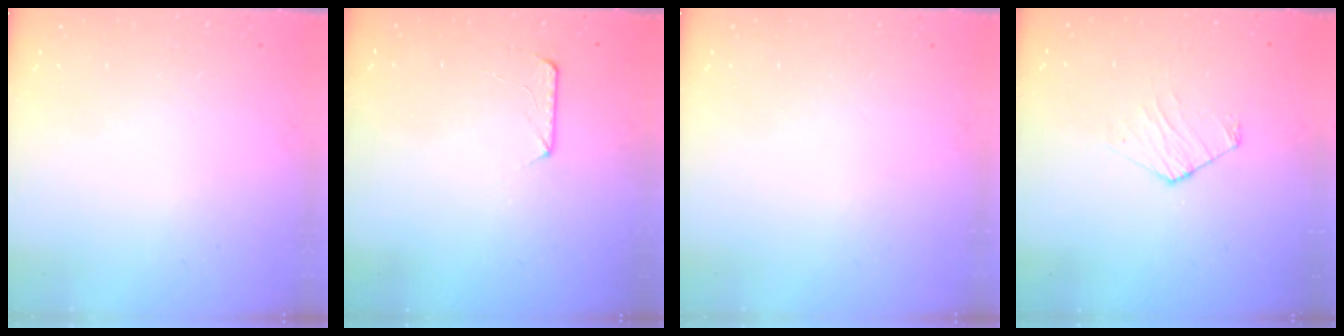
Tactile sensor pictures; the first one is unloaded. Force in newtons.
{"total": 7.6, "press": 7.6, "slide": 0.8}
{"total": 0.0}
{"total": 5.1, "press": 5.0, "slide": 0.6}